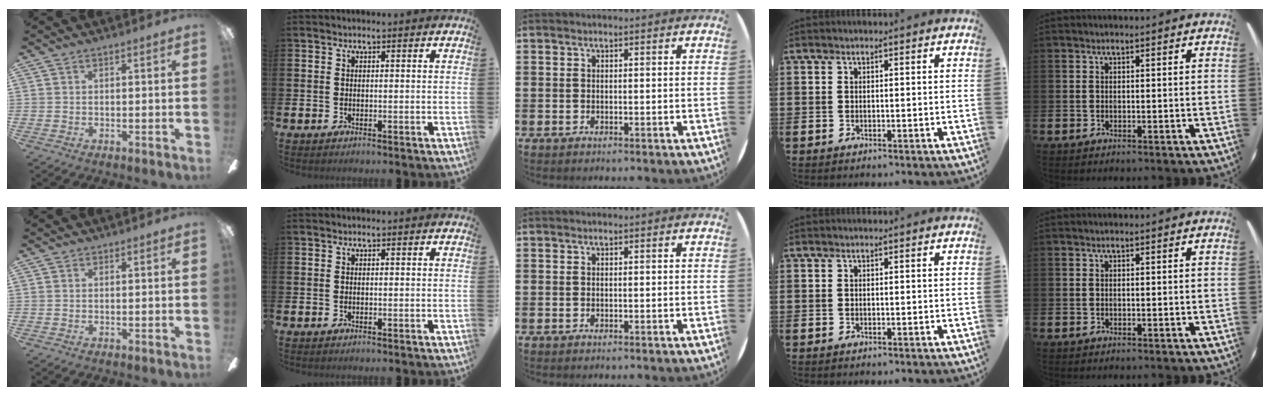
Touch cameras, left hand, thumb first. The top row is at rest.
{}